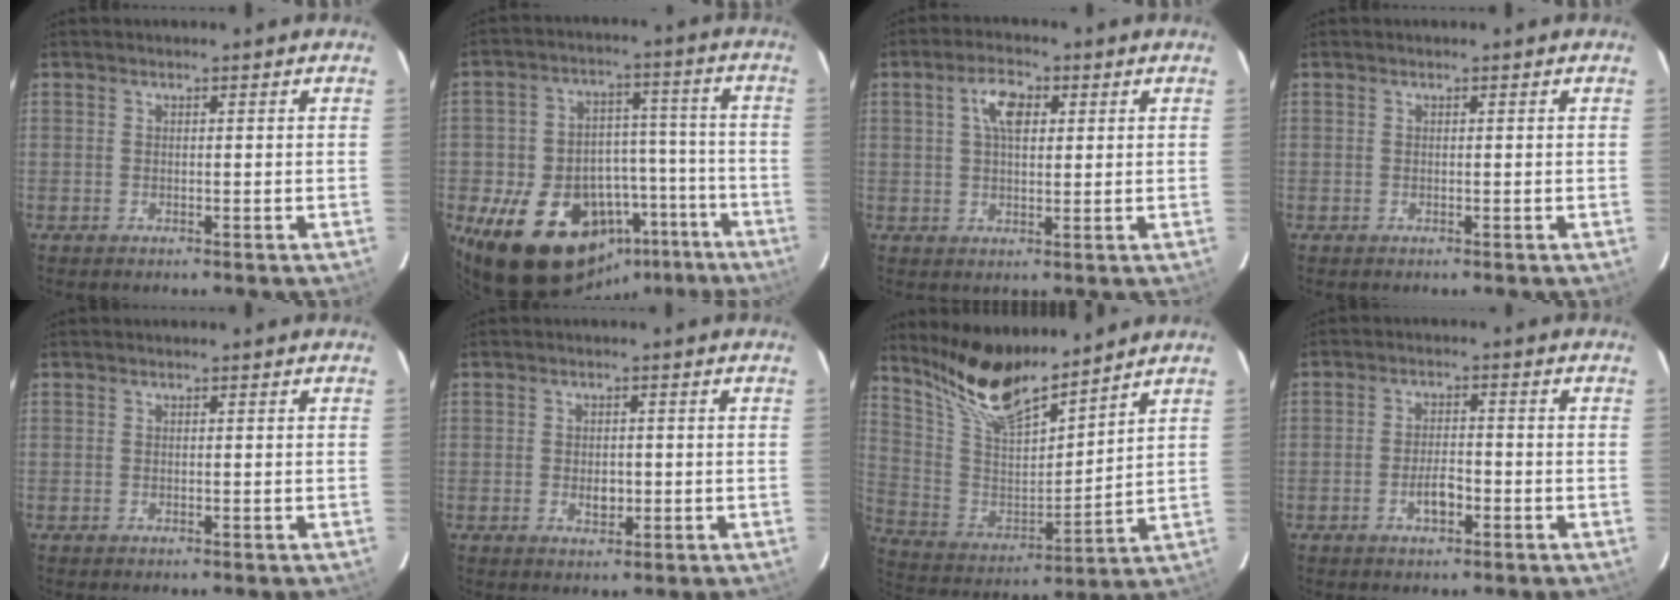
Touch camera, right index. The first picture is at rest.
{"total": 23.5, "force": [-13.8, 14.5, 12.3], "torque": [-0.231, 0.035, -0.176]}
{"total": 5.3, "force": [1.6, 2.7, 4.3], "torque": [-0.077, 0.015, 0.029]}
{"total": 0.0}
{"total": 0.0}
{"total": 3.1, "force": [-0.6, 2.1, 2.2], "torque": [-0.037, -0.001, -0.008]}
{"total": 15.8, "force": [13.1, 3.3, 8.2], "torque": [-0.168, -0.007, 0.257]}
{"total": 4.1, "force": [-1.9, 1.7, 3.2], "torque": [-0.064, 0.003, -0.032]}